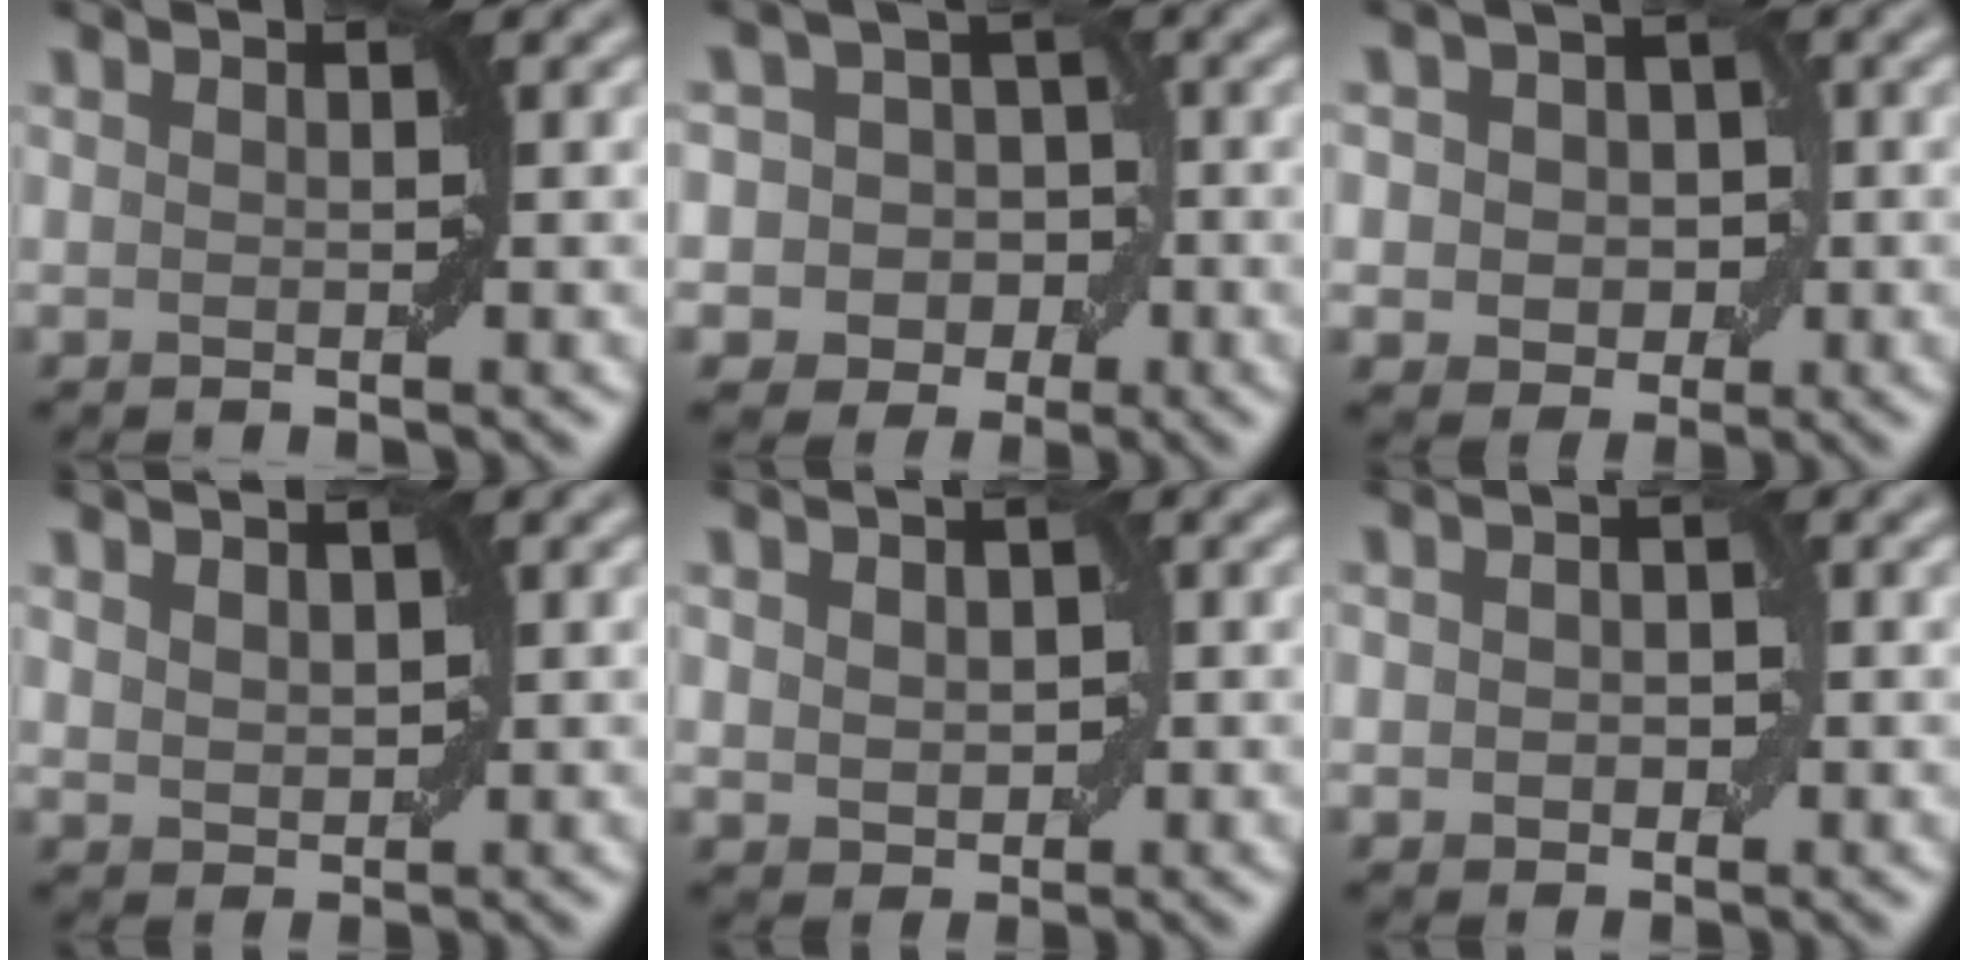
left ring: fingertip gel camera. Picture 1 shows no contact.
{"total": 7.4, "force": [-1.6, 7.0, 2.0], "torque": [-0.015, 0.026, -0.064]}
{"total": 5.1, "force": [0.4, 4.4, 2.6], "torque": [-0.017, 0.025, -0.016]}
{"total": 1.8, "force": [0.7, 1.3, 1.0], "torque": [-0.017, -0.001, 0.018]}
{"total": 3.0, "force": [0.2, 2.4, 1.9], "torque": [-0.025, 0.005, 0.000]}
{"total": 2.5, "force": [-0.2, 1.9, 1.6], "torque": [-0.009, 0.002, -0.010]}